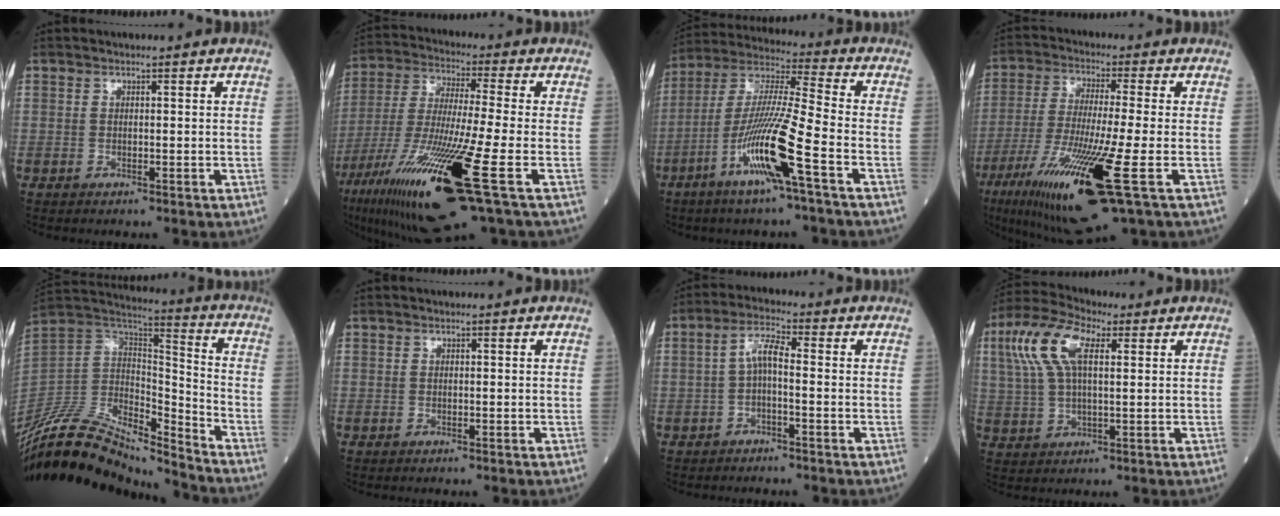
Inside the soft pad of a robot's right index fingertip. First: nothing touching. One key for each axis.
{"total": 21.2, "fx": -9.6, "fy": 1.1, "fz": 18.9, "tx": -0.370, "ty": -0.055, "tz": -0.173}
{"total": 14.5, "fx": -6.2, "fy": -0.3, "fz": 13.1, "tx": -0.267, "ty": -0.010, "tz": -0.121}
{"total": 18.2, "fx": -7.7, "fy": 1.0, "fz": 16.4, "tx": -0.320, "ty": -0.048, "tz": -0.136}
{"total": 20.6, "fx": -18.3, "fy": 4.7, "fz": 8.2, "tx": -0.170, "ty": 0.030, "tz": -0.333}
{"total": 0.0}
{"total": 4.4, "fx": -0.4, "fy": 1.1, "fz": 4.2, "tx": -0.083, "ty": 0.012, "tz": -0.010}
{"total": 10.6, "fx": 3.8, "fy": 4.2, "fz": 9.0, "tx": -0.208, "ty": 0.029, "tz": 0.073}